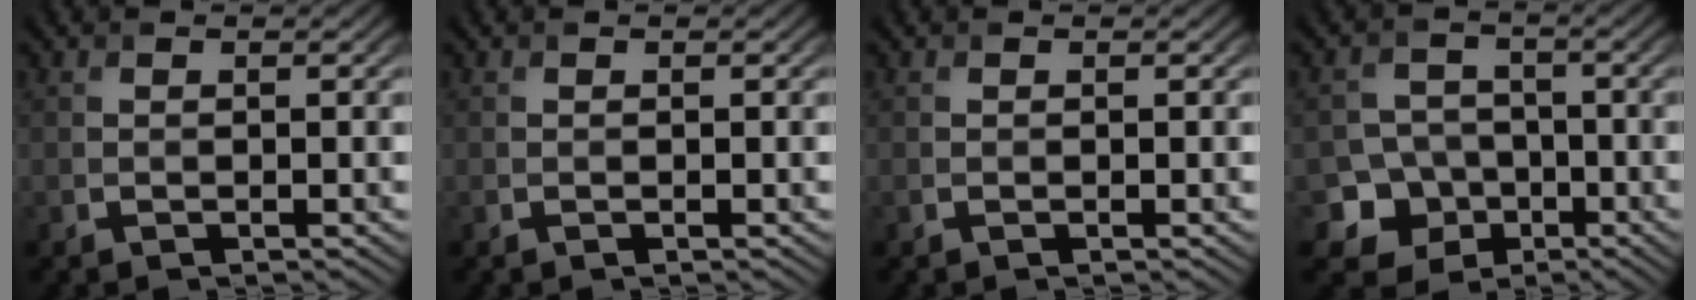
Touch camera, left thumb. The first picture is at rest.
{"total": 0.0}
{"total": 0.0}
{"total": 6.8, "force": [-3.0, 5.8, 1.9], "torque": [-0.036, -0.009, -0.077]}